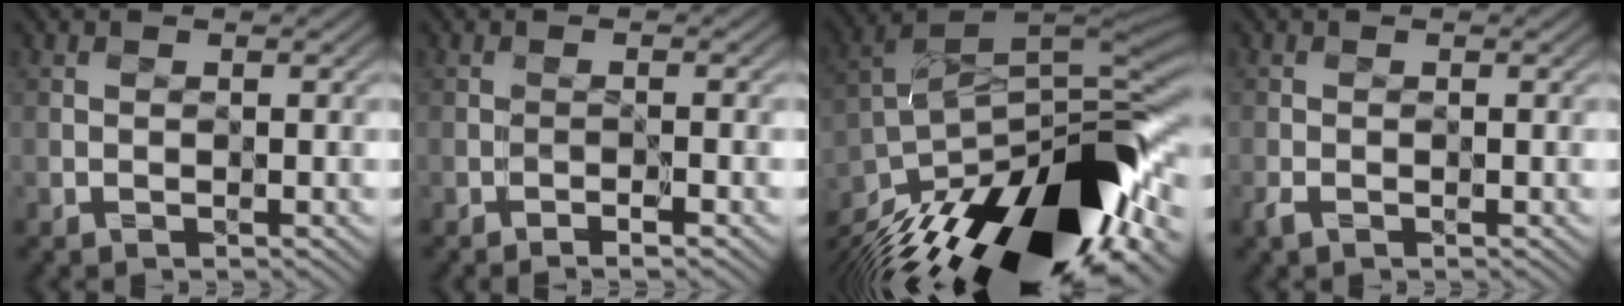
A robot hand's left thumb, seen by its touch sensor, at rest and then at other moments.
{"total": 1.5, "force": [-1.0, -0.1, 1.1], "torque": [-0.021, 0.006, -0.018]}
{"total": 18.3, "force": [-10.5, 6.6, 13.5], "torque": [-0.240, -0.008, -0.180]}
{"total": 1.3, "force": [-0.8, 0.6, 0.9], "torque": [-0.027, -0.001, -0.019]}